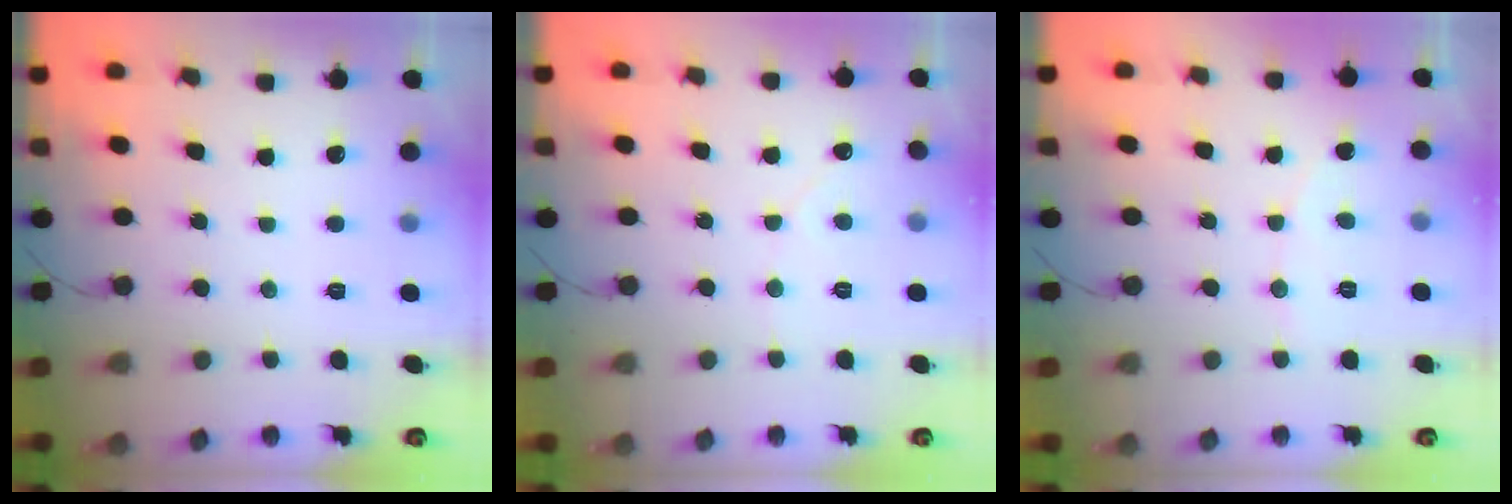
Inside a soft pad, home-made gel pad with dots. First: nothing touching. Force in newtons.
{"total": 3.0, "press": 2.9, "slide": 0.3}
{"total": 2.8, "press": 2.8, "slide": 0.3}